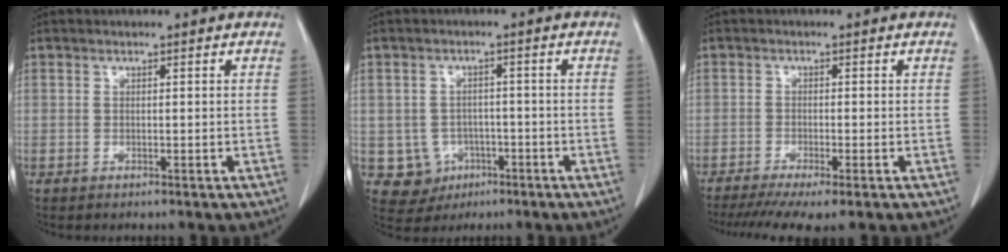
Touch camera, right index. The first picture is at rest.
{"total": 5.4, "force": [-1.6, 5.1, 0.9], "torque": [-0.012, 0.008, -0.014]}
{"total": 7.9, "force": [-5.8, 0.7, 5.3], "torque": [-0.083, -0.015, -0.095]}